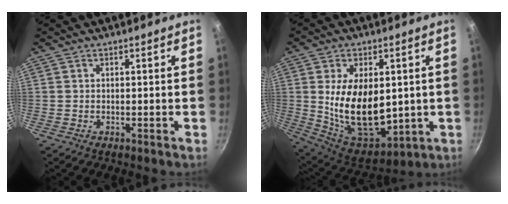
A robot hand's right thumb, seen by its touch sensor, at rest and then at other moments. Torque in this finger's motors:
{"motor_torque": [-1.09, 1.91, 1.86, 0.06, 0.21]}